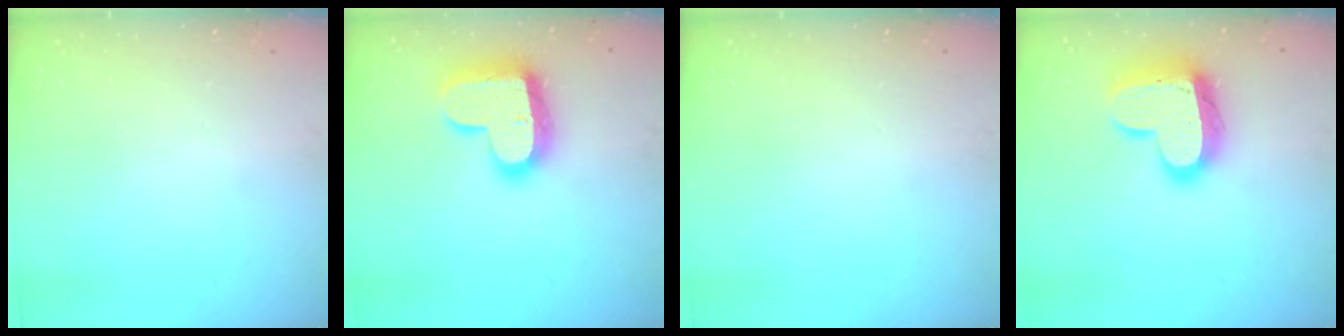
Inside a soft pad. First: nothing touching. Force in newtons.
{"total": 19.9, "press": 19.9, "slide": 1.3}
{"total": 0.0}
{"total": 17.8, "press": 17.8, "slide": 1.5}